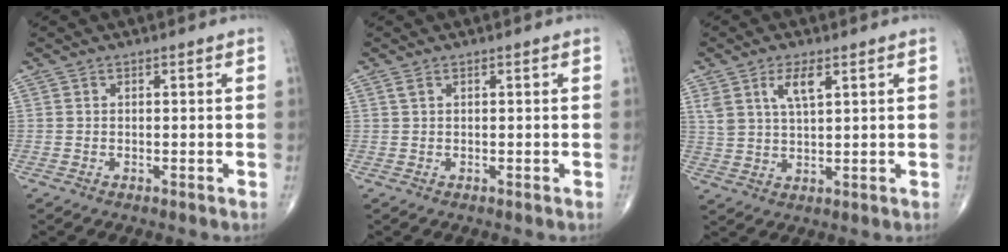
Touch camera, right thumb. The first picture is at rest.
{"total": 0.6, "force": [0.3, 0.1, 0.5], "torque": [-0.016, 0.007, 0.008]}
{"total": 5.8, "force": [2.9, 2.2, 4.5], "torque": [-0.086, -0.011, 0.059]}